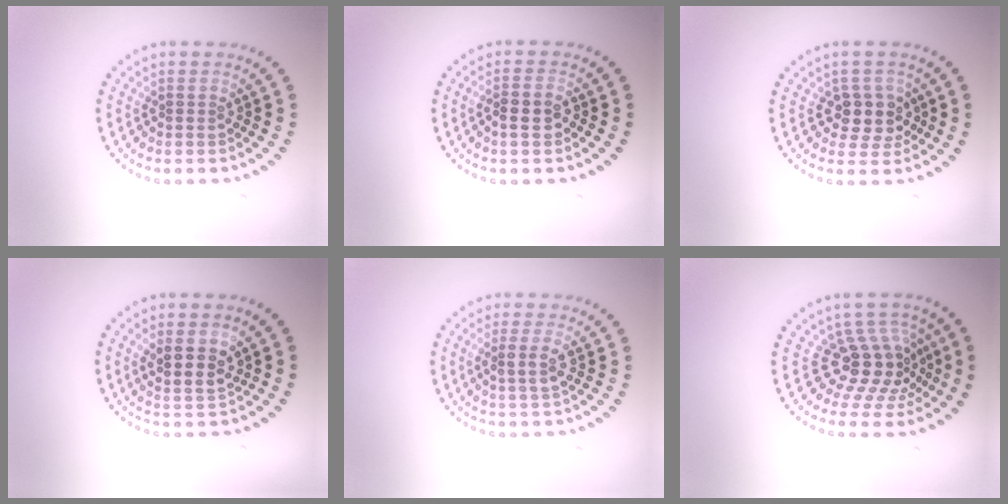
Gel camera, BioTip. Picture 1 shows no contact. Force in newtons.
{"total": 2.3, "press": 2.2, "slide": 0.6}
{"total": 2.9, "press": 2.5, "slide": 1.4}
{"total": 2.7, "press": 2.5, "slide": 1.0}
{"total": 1.8, "press": 1.7, "slide": 0.5}
{"total": 4.6, "press": 3.5, "slide": 3.0}